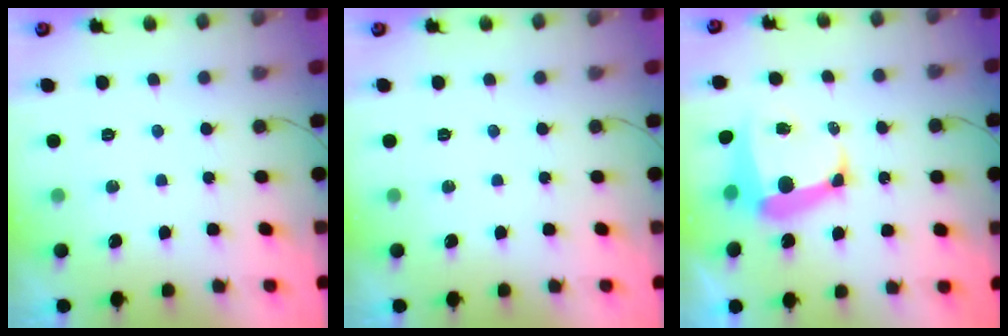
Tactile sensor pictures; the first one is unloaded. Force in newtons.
{"total": 0.0}
{"total": 9.7, "press": 9.7, "slide": 1.1}